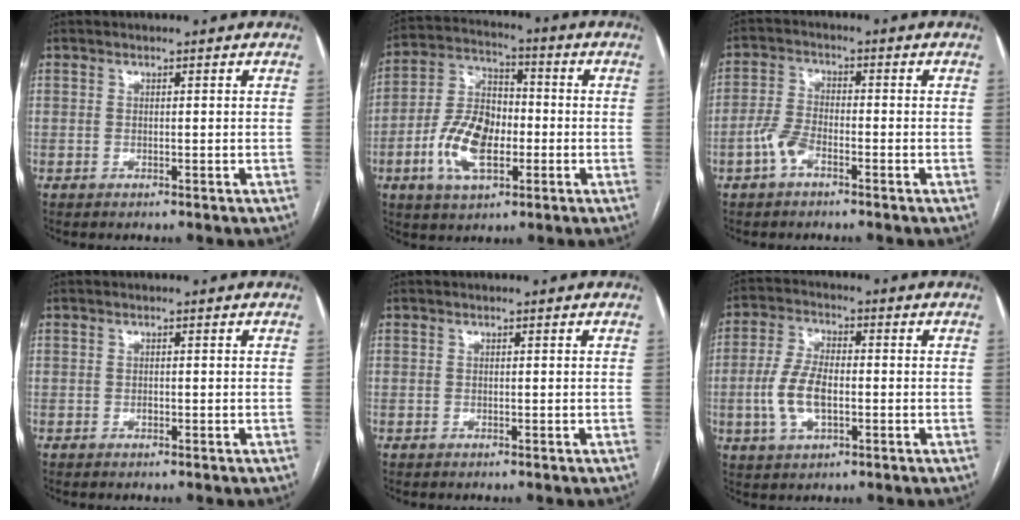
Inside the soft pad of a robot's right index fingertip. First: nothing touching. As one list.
[{"total": 12.3, "force": [-3.3, 6.3, 10.0], "torque": [-0.213, 0.015, -0.061]}, {"total": 4.5, "force": [-2.4, 2.0, 3.2], "torque": [-0.076, 0.008, -0.050]}, {"total": 0.5, "force": [-0.2, 0.3, 0.4], "torque": [-0.008, 0.001, -0.004]}, {"total": 0.0}, {"total": 8.2, "force": [-1.5, 3.8, 7.1], "torque": [-0.162, 0.006, -0.027]}]